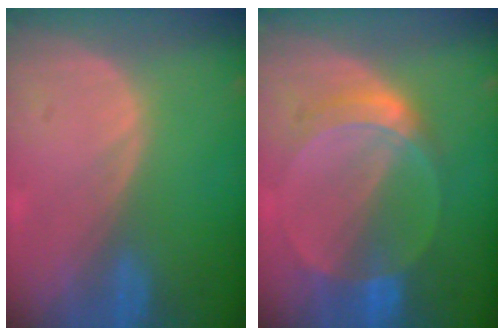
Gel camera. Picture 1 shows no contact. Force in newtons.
{"total": 6.1, "press": 5.6, "slide": 2.2}